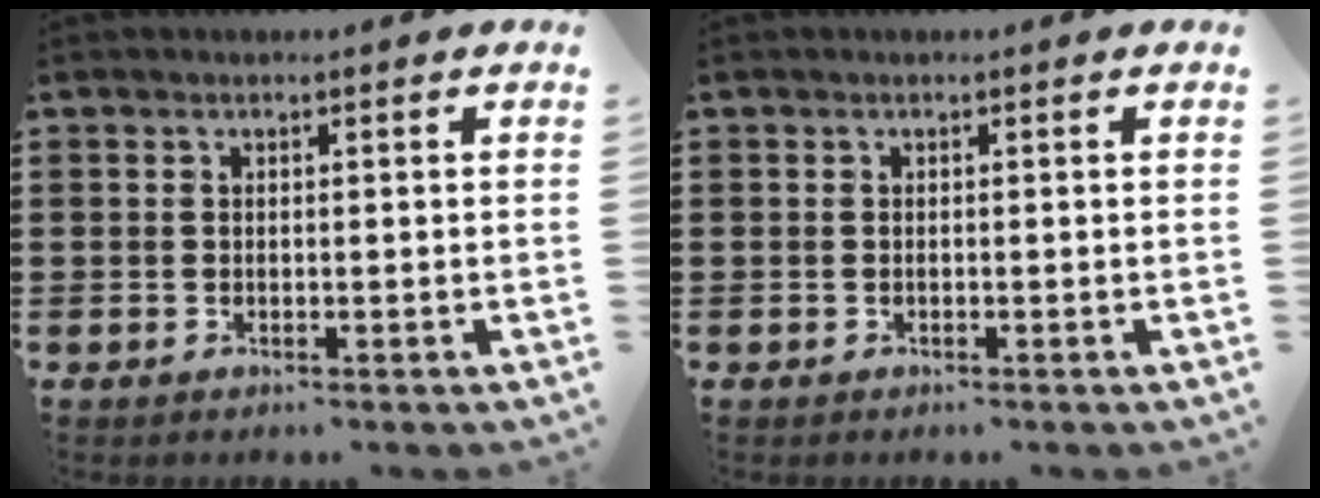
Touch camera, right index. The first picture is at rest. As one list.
[{"total": 0.0}]